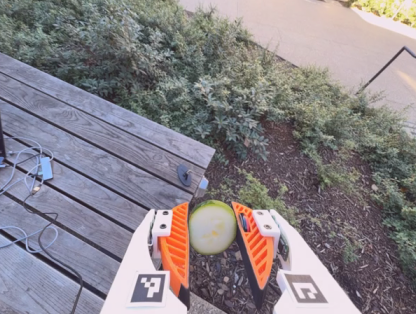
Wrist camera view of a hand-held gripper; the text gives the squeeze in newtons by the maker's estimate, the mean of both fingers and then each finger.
{"total": 11.0, "left": 11.1, "right": 10.9}